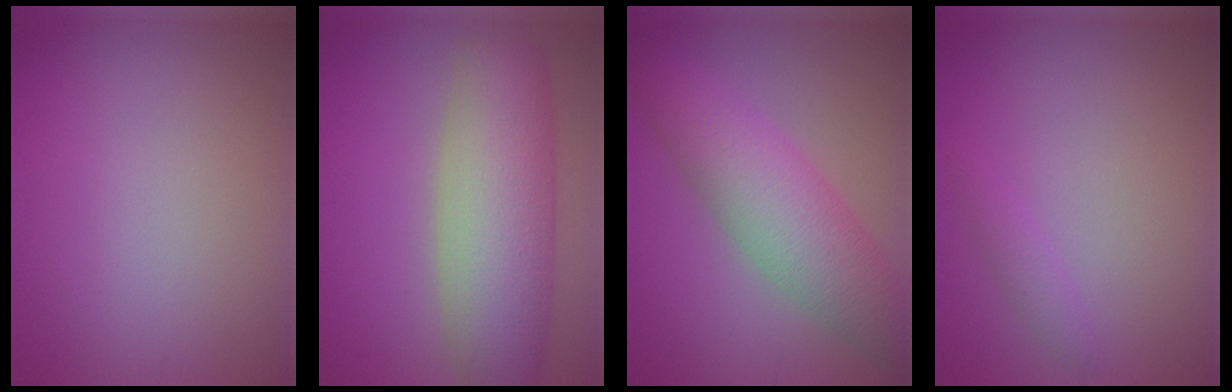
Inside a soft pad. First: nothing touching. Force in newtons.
{"total": 9.0, "press": 9.0, "slide": 0.7}
{"total": 7.1, "press": 7.0, "slide": 0.3}
{"total": 1.1, "press": 1.1, "slide": 0.1}